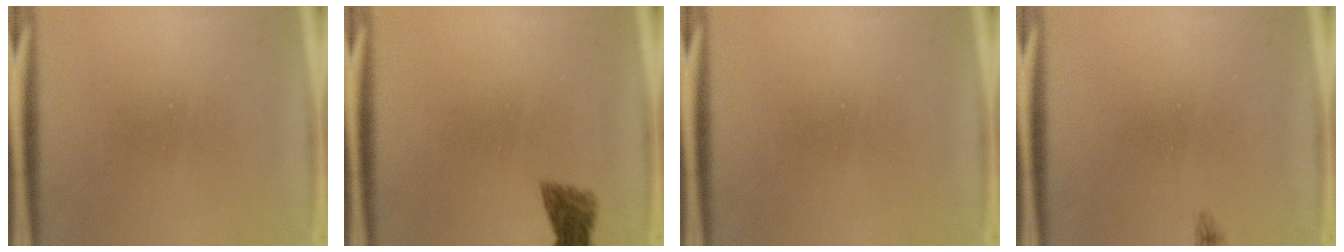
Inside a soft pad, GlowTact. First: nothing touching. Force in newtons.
{"total": 2.0}
{"total": 0.0}
{"total": 0.9}